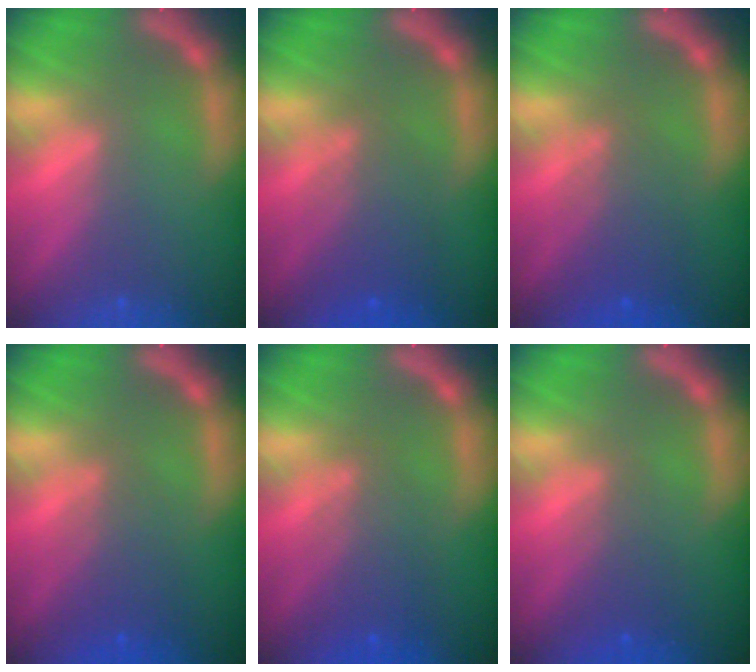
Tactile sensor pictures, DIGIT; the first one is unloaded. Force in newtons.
{"total": 4.6}
{"total": 4.1}
{"total": 3.5}
{"total": 4.1}
{"total": 2.5}